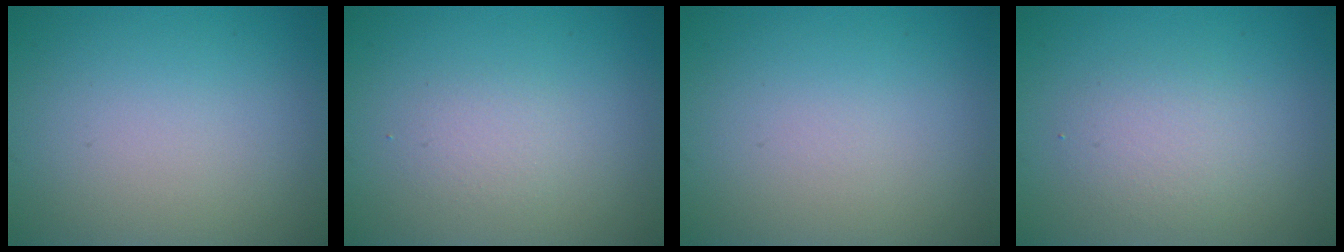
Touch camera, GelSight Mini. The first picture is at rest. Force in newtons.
{"total": 1.3, "press": 1.3, "slide": 0.2}
{"total": 0.0}
{"total": 2.4, "press": 2.4, "slide": 0.4}